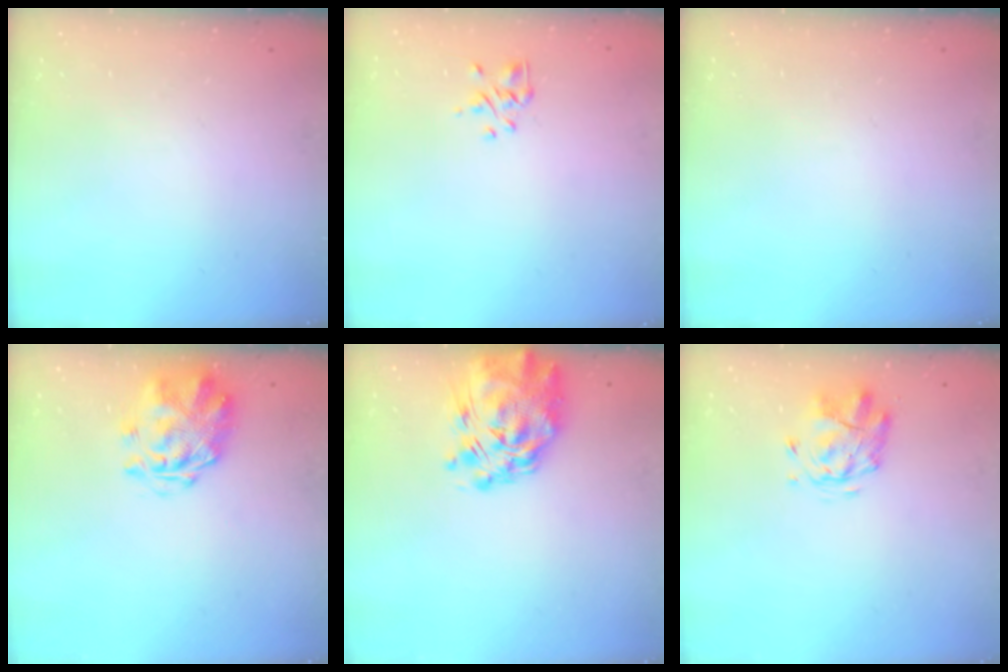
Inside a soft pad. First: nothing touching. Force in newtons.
{"total": 1.7, "press": 1.6, "slide": 0.6}
{"total": 0.0}
{"total": 3.1, "press": 2.8, "slide": 1.5}
{"total": 12.2, "press": 11.2, "slide": 4.7}
{"total": 2.8, "press": 2.5, "slide": 1.4}